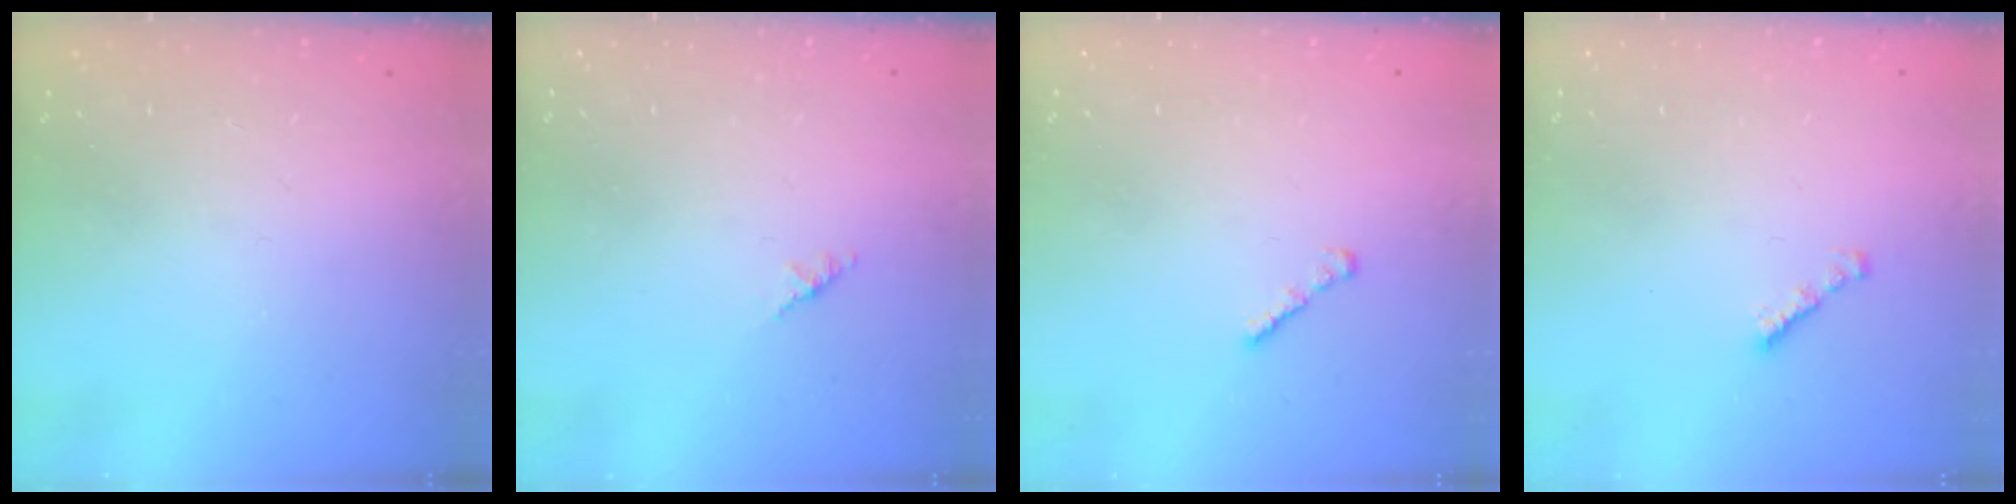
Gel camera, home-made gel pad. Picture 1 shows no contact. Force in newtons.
{"total": 1.4, "press": 1.3, "slide": 0.4}
{"total": 1.6, "press": 1.5, "slide": 0.5}
{"total": 1.0, "press": 0.8, "slide": 0.5}